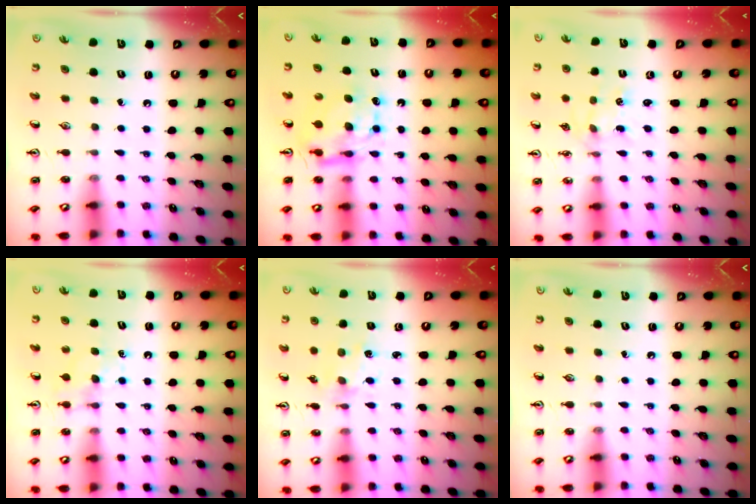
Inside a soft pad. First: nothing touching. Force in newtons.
{"total": 7.9, "press": 7.9, "slide": 0.7}
{"total": 1.0, "press": 0.9, "slide": 0.2}
{"total": 6.1, "press": 6.1, "slide": 0.3}
{"total": 1.7, "press": 1.6, "slide": 0.3}
{"total": 0.0}